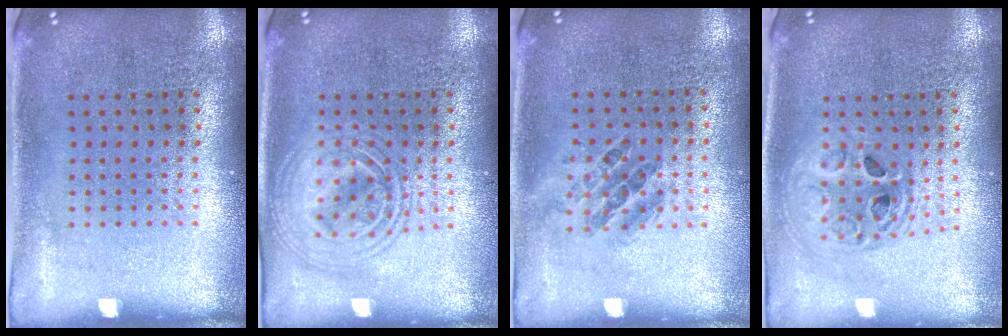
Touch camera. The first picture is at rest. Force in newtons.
{"total": 2.6, "press": 2.6, "slide": 0.3}
{"total": 0.9, "press": 0.8, "slide": 0.5}
{"total": 1.8, "press": 1.5, "slide": 1.0}